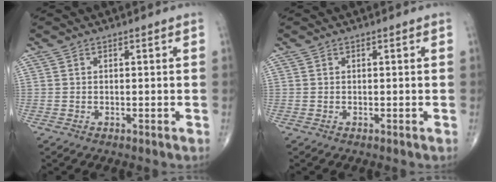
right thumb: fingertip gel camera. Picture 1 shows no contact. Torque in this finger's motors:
{"motor_torque": [-0.12, 0.12, -0.01, 0.01, 0.00]}